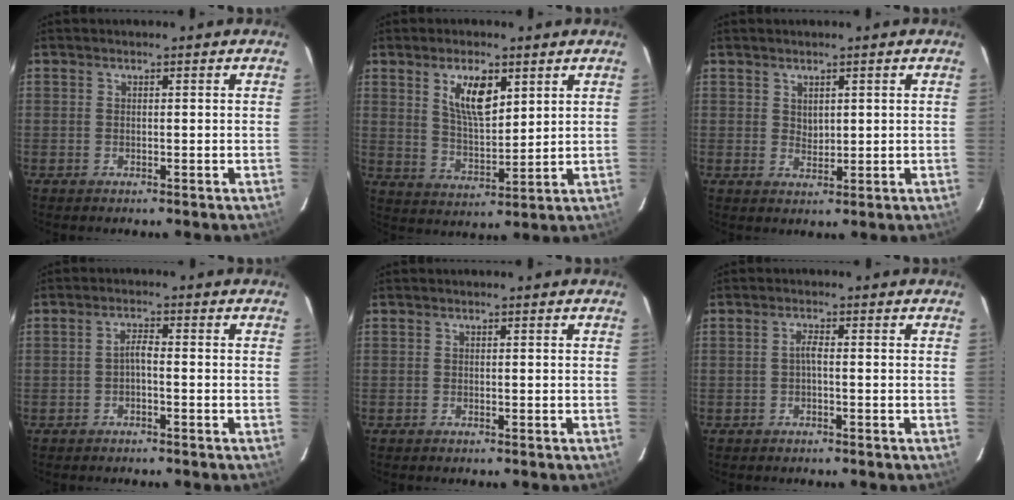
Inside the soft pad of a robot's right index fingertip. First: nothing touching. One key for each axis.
{"total": 8.7, "fx": 4.1, "fy": 3.6, "fz": 6.8, "tx": -0.119, "ty": 0.001, "tz": 0.083}
{"total": 2.0, "fx": 1.2, "fy": 1.4, "fz": 0.9, "tx": -0.011, "ty": 0.000, "tz": 0.023}
{"total": 1.8, "fx": -1.0, "fy": 0.3, "fz": 1.4, "tx": -0.028, "ty": 0.006, "tz": -0.017}
{"total": 0.0}
{"total": 1.2, "fx": -0.4, "fy": 0.1, "fz": 1.1, "tx": -0.023, "ty": 0.005, "tz": -0.009}